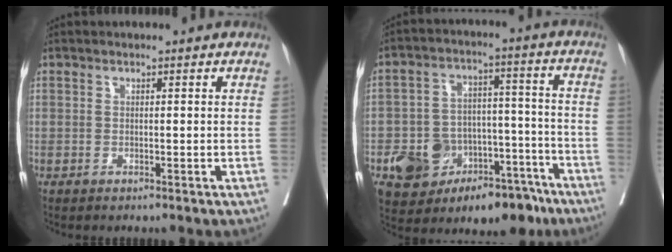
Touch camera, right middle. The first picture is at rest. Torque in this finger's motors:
{"motor_torque": [0.99, -1.15, 0.41, 0.12]}